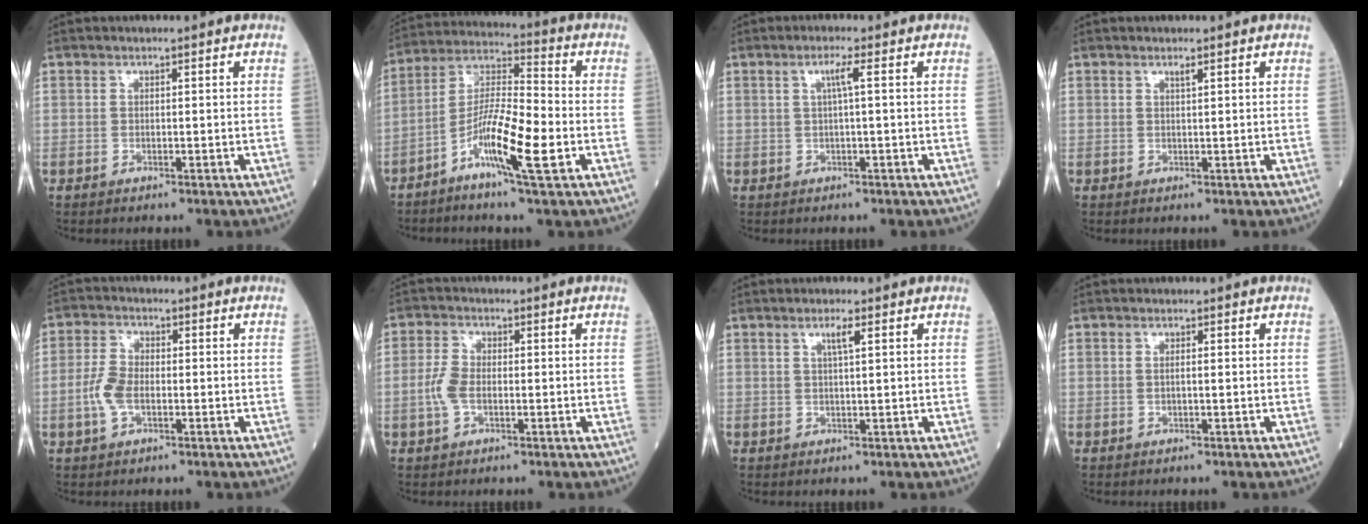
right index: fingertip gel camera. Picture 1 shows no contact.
{"total": 12.0, "force": [-4.8, 0.8, 11.0], "torque": [-0.212, -0.001, -0.096]}
{"total": 2.3, "force": [0.5, -0.4, 2.2], "torque": [-0.045, 0.003, 0.010]}
{"total": 0.8, "force": [0.5, -0.1, 0.6], "torque": [-0.011, -0.002, 0.010]}
{"total": 4.8, "force": [-1.2, 2.5, 3.9], "torque": [-0.097, 0.009, -0.029]}
{"total": 3.9, "force": [-0.9, 2.1, 3.1], "torque": [-0.083, 0.009, -0.023]}
{"total": 2.2, "force": [1.0, 0.0, 1.9], "torque": [-0.037, 0.000, 0.017]}
{"total": 0.7, "force": [0.0, 0.0, 0.7], "torque": [-0.015, 0.000, 0.000]}